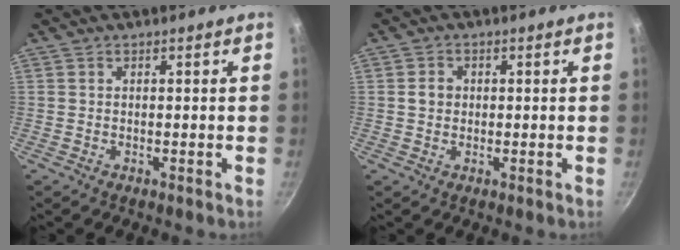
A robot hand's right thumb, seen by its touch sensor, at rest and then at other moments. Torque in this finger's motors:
{"motor_torque": [0.28, 0.94, 0.43, -0.22, 0.00]}